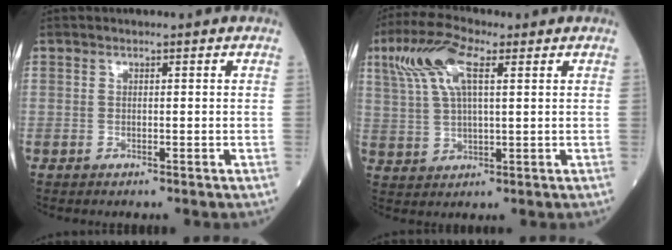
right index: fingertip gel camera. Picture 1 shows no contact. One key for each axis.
{"total": 9.4, "fx": 4.2, "fy": 2.7, "fz": 8.0, "tx": -0.182, "ty": 0.025, "tz": 0.086}